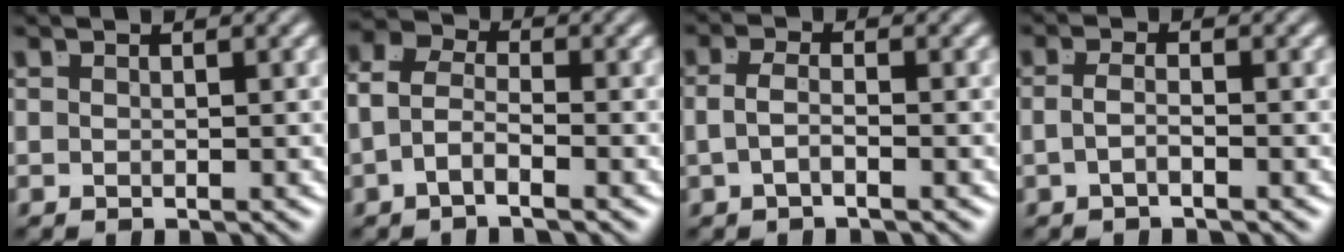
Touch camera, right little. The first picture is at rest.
{"total": 3.9, "force": [-0.9, 2.6, 2.8], "torque": [-0.063, -0.013, -0.020]}
{"total": 2.1, "force": [-0.8, 0.5, 1.8], "torque": [-0.041, -0.010, -0.012]}
{"total": 1.7, "force": [-1.0, -0.3, 1.4], "torque": [-0.031, -0.011, -0.013]}